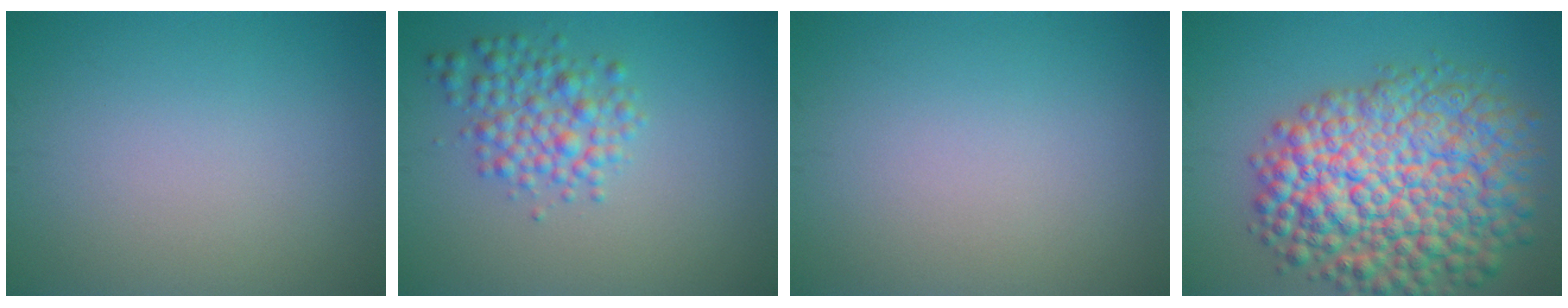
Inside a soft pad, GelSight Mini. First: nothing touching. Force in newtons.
{"total": 3.7, "press": 3.6, "slide": 0.1}
{"total": 0.0}
{"total": 12.8, "press": 12.8, "slide": 0.5}